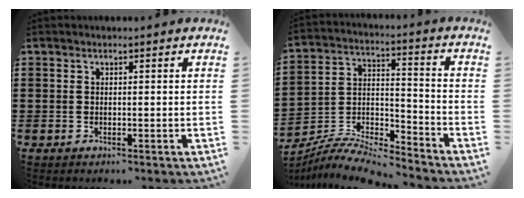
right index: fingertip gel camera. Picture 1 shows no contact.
{"total": 8.0, "force": [-7.7, 0.8, 1.9], "torque": [-0.036, 0.007, -0.155]}